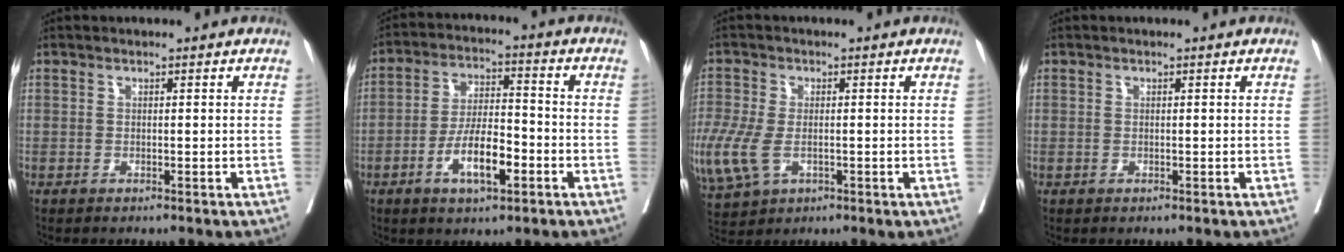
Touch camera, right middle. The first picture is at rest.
{"total": 8.6, "force": [-3.7, 2.5, 7.4], "torque": [-0.138, 0.003, -0.065]}
{"total": 12.8, "force": [-3.4, 8.0, 9.4], "torque": [-0.264, -0.018, -0.052]}
{"total": 0.0}